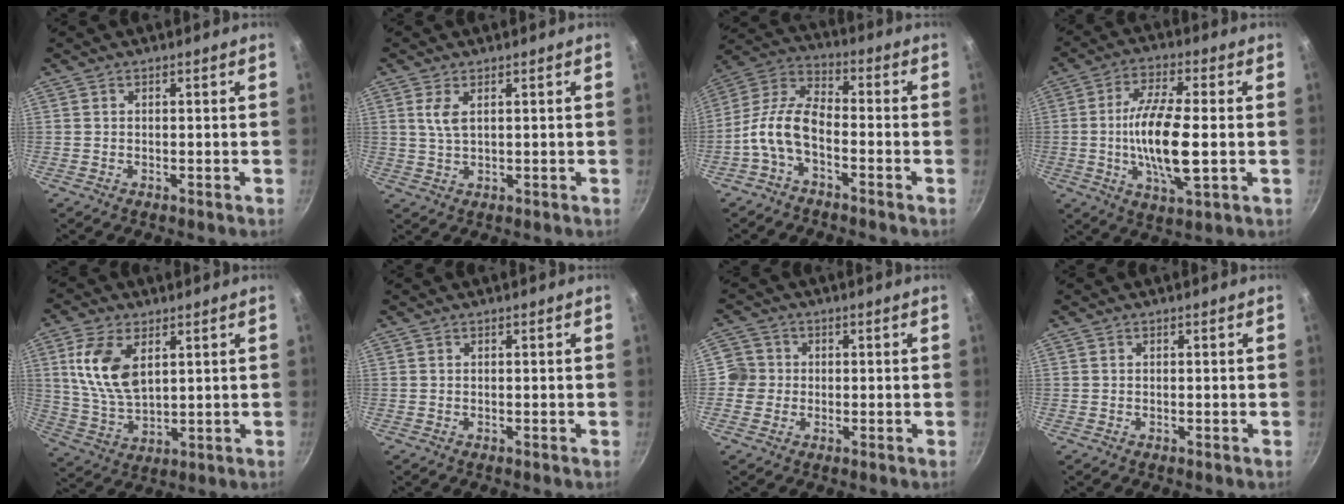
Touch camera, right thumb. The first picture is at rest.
{"total": 3.5, "force": [1.2, 1.5, 2.9], "torque": [-0.059, -0.008, 0.026]}
{"total": 10.2, "force": [-3.9, 5.2, 7.9], "torque": [-0.158, 0.048, -0.093]}
{"total": 14.0, "force": [-1.0, 4.3, 13.3], "torque": [-0.257, 0.004, -0.023]}
{"total": 12.1, "force": [3.9, 6.7, 9.2], "torque": [-0.174, -0.020, 0.083]}
{"total": 0.0}
{"total": 4.2, "force": [-0.4, 4.1, 0.7], "torque": [0.022, 0.008, -0.018]}
{"total": 0.0}